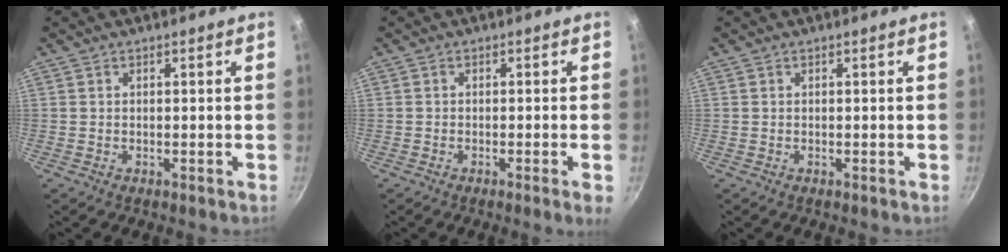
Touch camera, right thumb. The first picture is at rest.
{"total": 2.1, "force": [-0.8, -0.3, 1.9], "torque": [-0.038, 0.001, -0.014]}
{"total": 0.0}